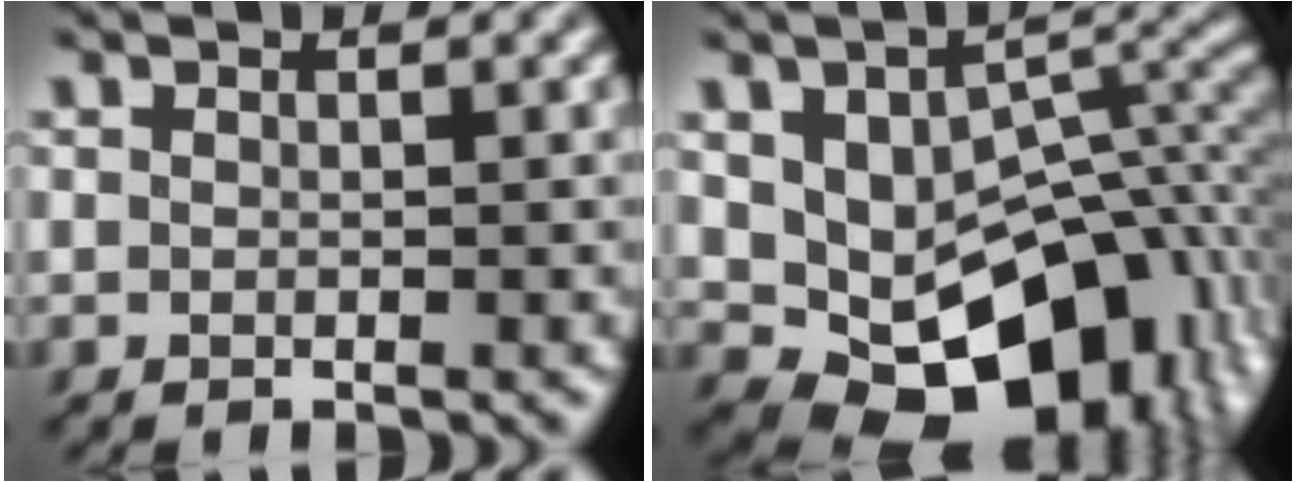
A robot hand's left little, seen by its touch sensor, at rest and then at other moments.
{"total": 13.2, "force": [-3.1, 8.7, 9.4], "torque": [-0.137, -0.015, -0.037]}